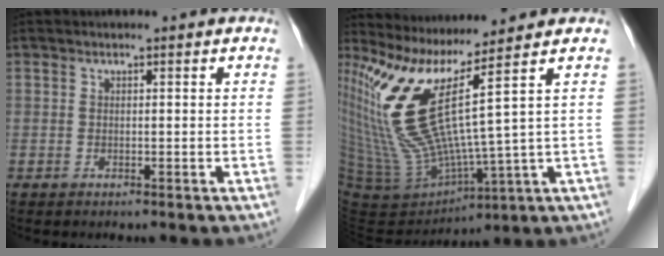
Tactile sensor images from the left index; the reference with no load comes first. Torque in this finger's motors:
{"motor_torque": [0.76, -0.47, 0.59, 0.21]}